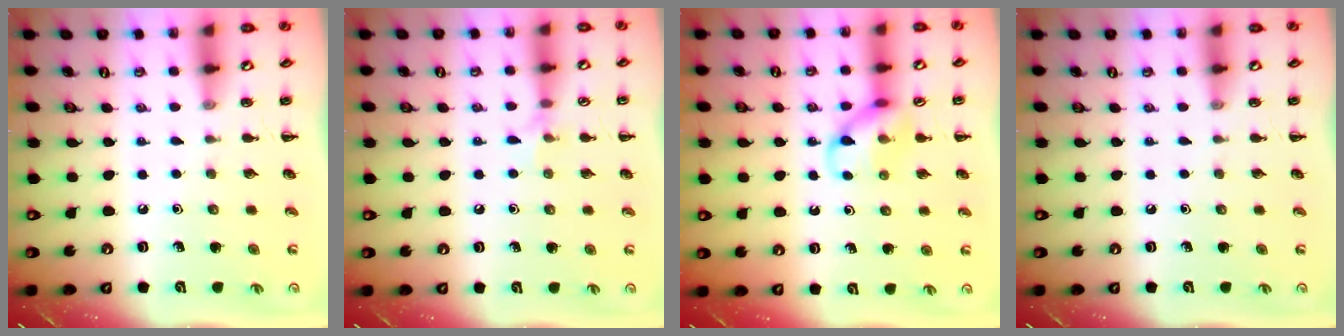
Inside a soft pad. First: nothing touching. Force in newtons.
{"total": 5.6, "press": 5.3, "slide": 1.8}
{"total": 11.7, "press": 11.6, "slide": 1.1}
{"total": 0.0}